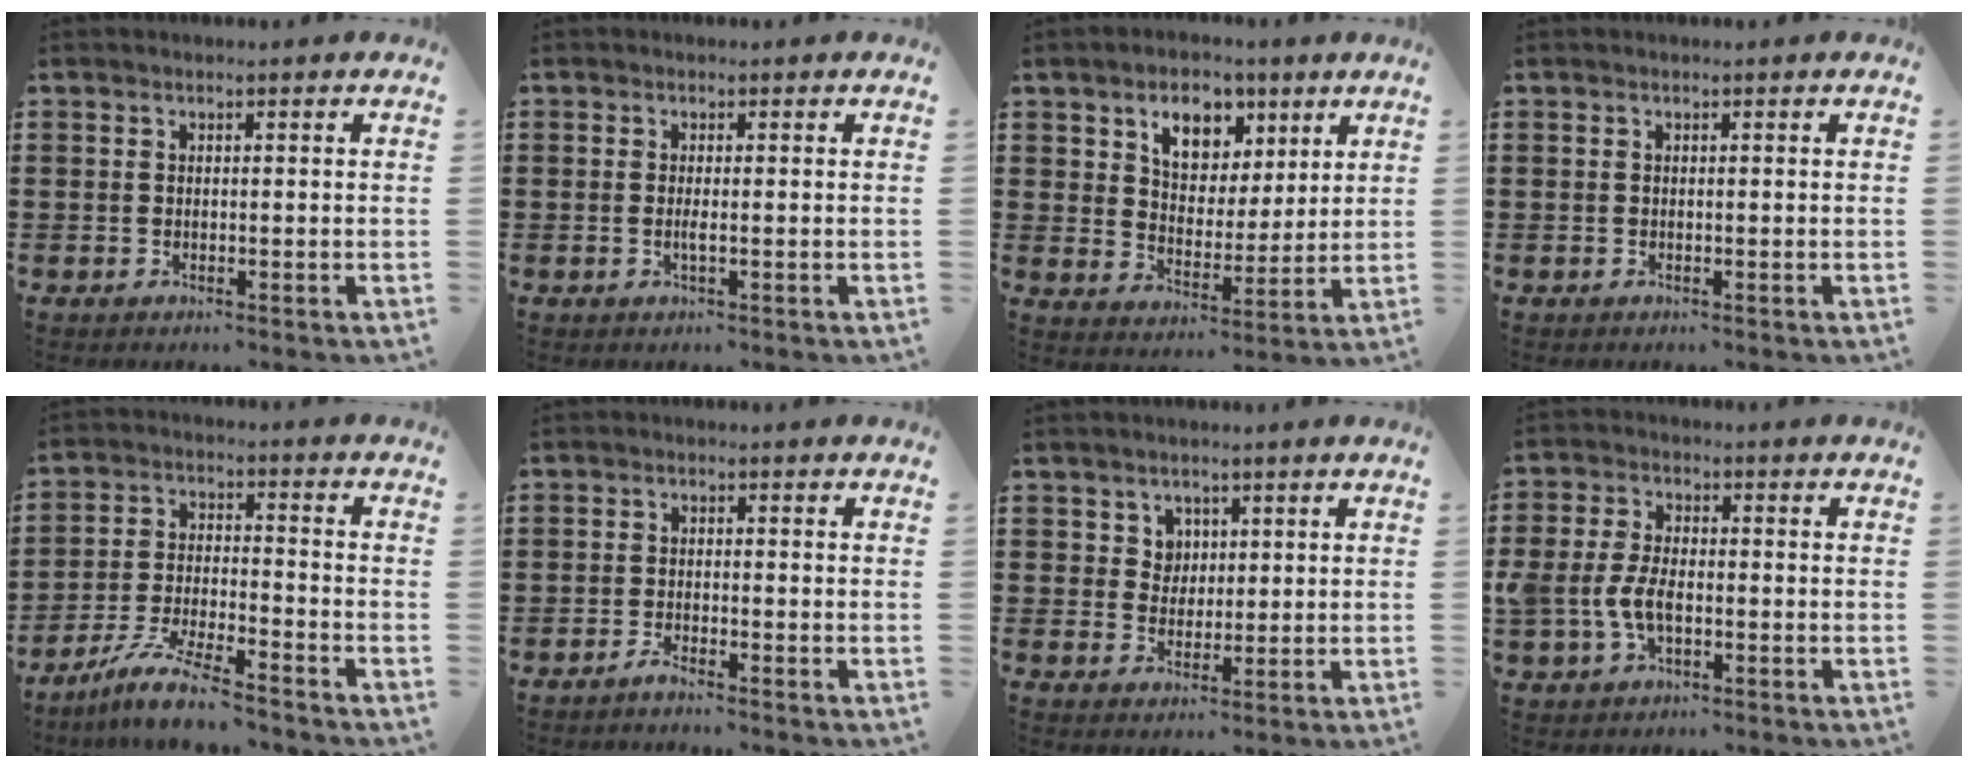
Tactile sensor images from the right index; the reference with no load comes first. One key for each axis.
{"total": 1.2, "fx": -0.2, "fy": -0.2, "fz": 1.2, "tx": -0.023, "ty": -0.008, "tz": -0.002}
{"total": 7.3, "fx": 4.3, "fy": 5.1, "fz": 3.0, "tx": -0.056, "ty": 0.001, "tz": 0.071}
{"total": 0.0}
{"total": 7.8, "fx": -7.0, "fy": 0.1, "fz": 3.5, "tx": -0.075, "ty": -0.003, "tz": -0.137}
{"total": 1.3, "fx": -1.2, "fy": -0.1, "fz": 0.4, "tx": -0.007, "ty": 0.000, "tz": -0.023}
{"total": 3.3, "fx": 1.6, "fy": 2.9, "fz": 0.4, "tx": -0.015, "ty": 0.008, "tz": 0.026}
{"total": 5.5, "fx": -1.4, "fy": 3.1, "fz": 4.4, "tx": -0.112, "ty": -0.004, "tz": -0.033}